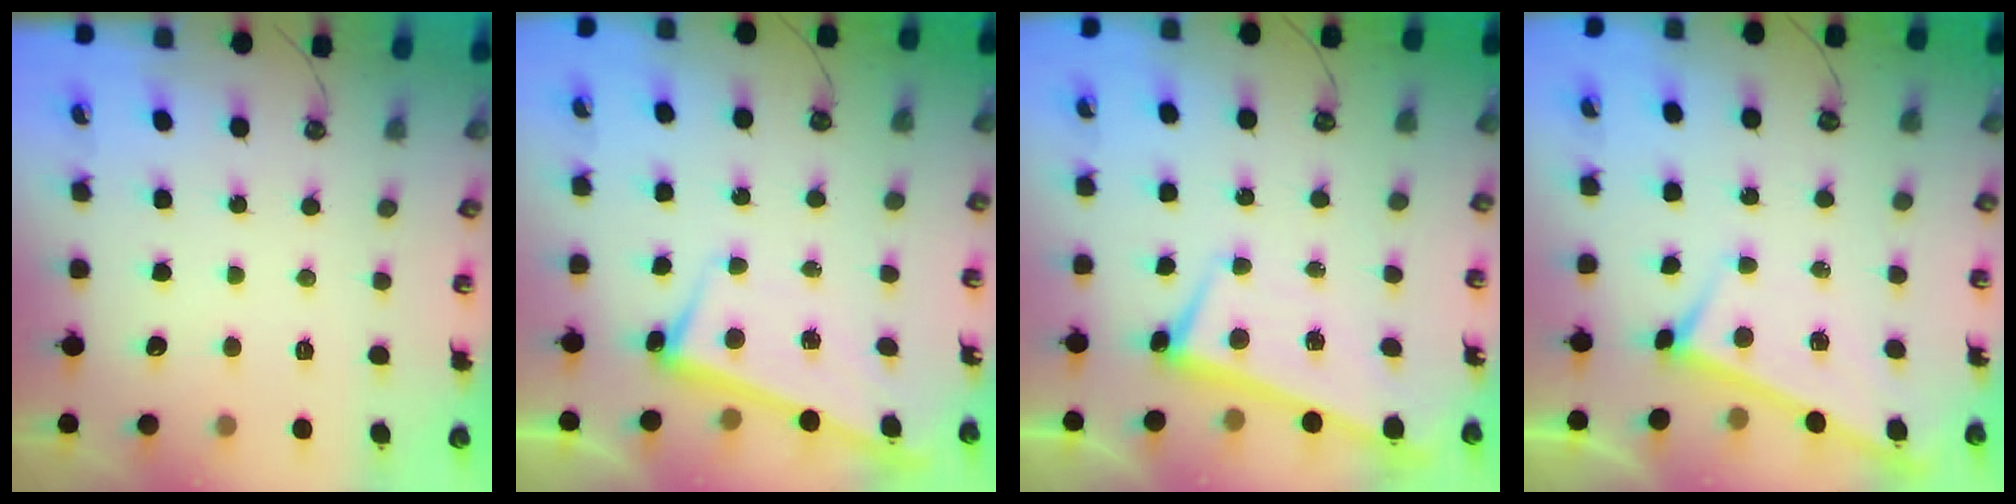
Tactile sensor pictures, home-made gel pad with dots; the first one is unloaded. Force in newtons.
{"total": 2.9, "press": 2.9, "slide": 0.4}
{"total": 1.3, "press": 1.0, "slide": 0.8}
{"total": 3.0, "press": 3.0, "slide": 0.2}